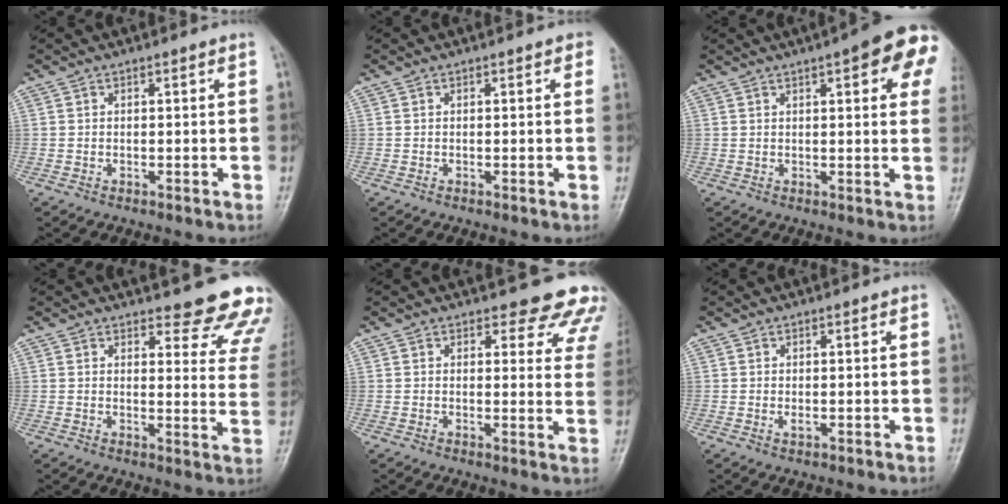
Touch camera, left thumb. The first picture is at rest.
{"total": 1.6, "force": [0.7, 0.7, 1.2], "torque": [-0.006, 0.001, 0.004]}
{"total": 13.0, "force": [5.4, 3.8, 11.2], "torque": [-0.112, -0.005, 0.053]}
{"total": 15.2, "force": [13.9, 4.0, 4.7], "torque": [-0.001, -0.108, 0.134]}
{"total": 11.5, "force": [10.3, 4.2, 3.1], "torque": [0.020, -0.061, 0.087]}
{"total": 1.1, "force": [0.0, 0.5, 0.9], "torque": [-0.010, -0.003, 0.002]}